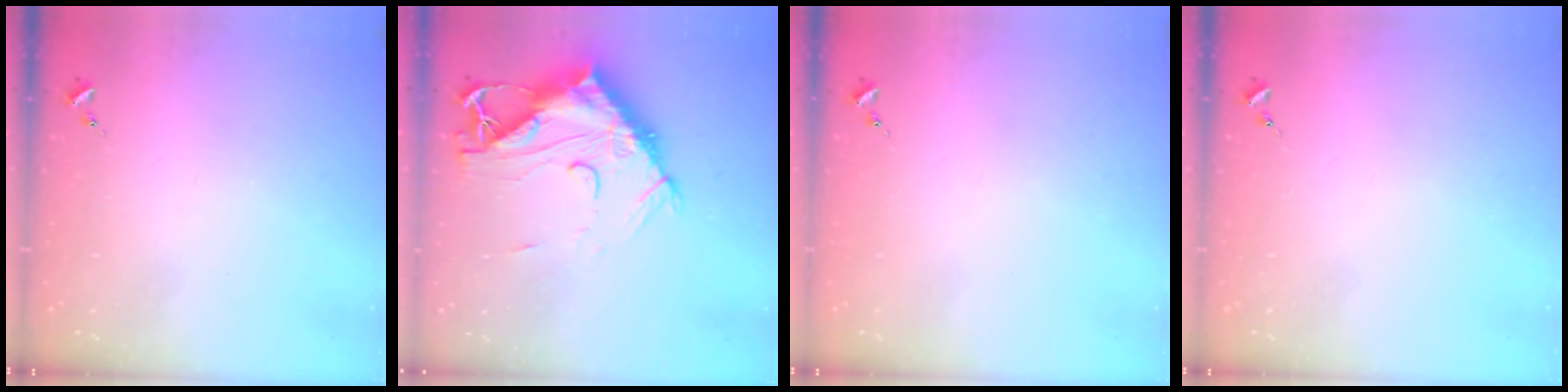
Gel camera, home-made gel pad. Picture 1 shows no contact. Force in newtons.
{"total": 18.5, "press": 18.4, "slide": 1.9}
{"total": 0.0}
{"total": 0.0}